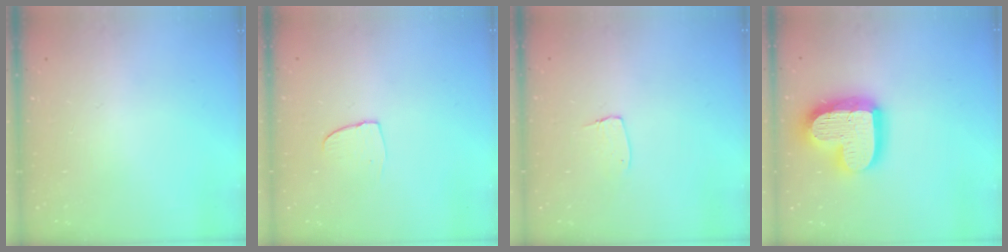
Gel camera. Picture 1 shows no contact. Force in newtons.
{"total": 4.2, "press": 4.2, "slide": 0.3}
{"total": 4.6, "press": 4.6, "slide": 0.3}
{"total": 19.6, "press": 19.6, "slide": 1.5}